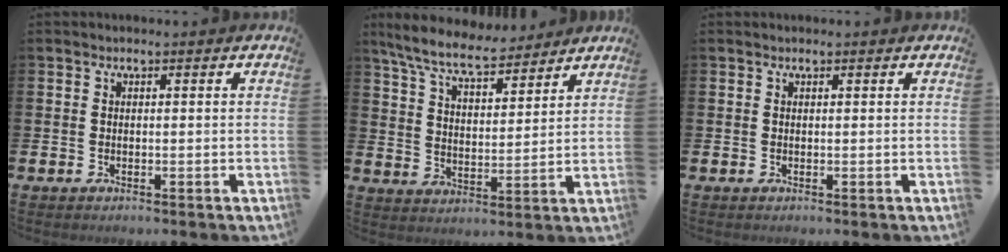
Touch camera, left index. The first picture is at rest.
{"total": 8.2, "force": [7.5, 1.6, 2.8], "torque": [-0.087, -0.035, 0.136]}
{"total": 0.0}